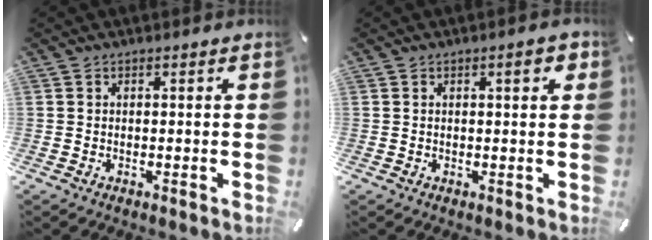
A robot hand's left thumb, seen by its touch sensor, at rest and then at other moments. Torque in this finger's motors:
{"motor_torque": [0.85, 0.85, 0.26, -0.31, 0.14]}